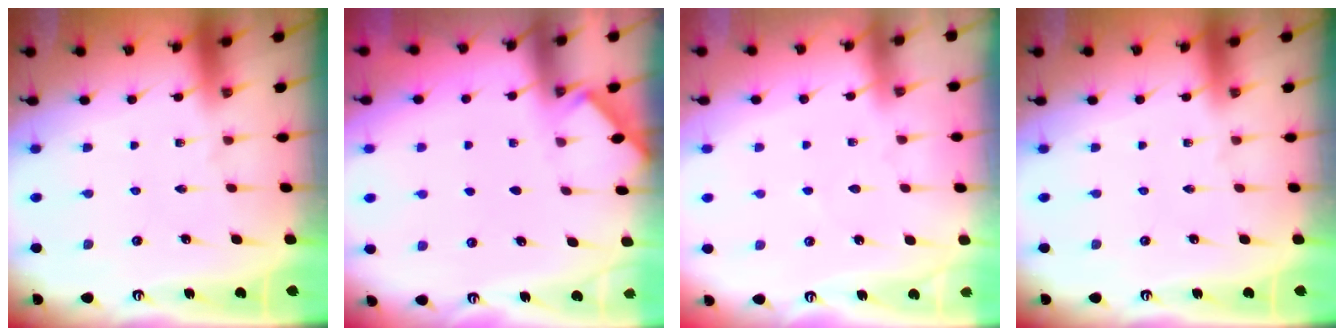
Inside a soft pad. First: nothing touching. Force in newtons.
{"total": 2.8, "press": 2.7, "slide": 0.4}
{"total": 2.5, "press": 2.5, "slide": 0.4}
{"total": 0.0}